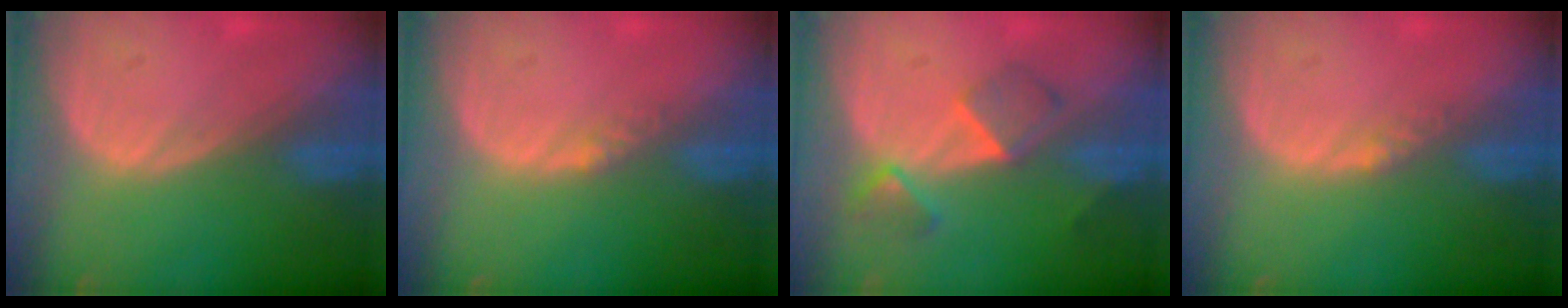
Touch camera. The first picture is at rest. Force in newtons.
{"total": 1.4, "press": 1.1, "slide": 0.8}
{"total": 5.6, "press": 5.1, "slide": 2.2}
{"total": 1.4, "press": 1.1, "slide": 0.8}